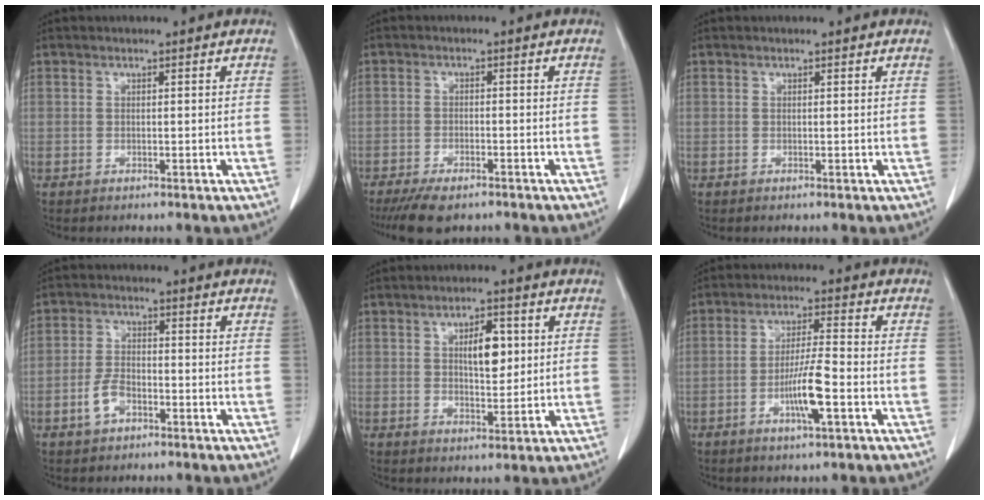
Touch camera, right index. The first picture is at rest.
{"total": 6.6, "force": [-5.1, 2.1, 3.6], "torque": [-0.055, -0.010, -0.080]}
{"total": 0.0}
{"total": 4.3, "force": [-2.2, 2.3, 2.9], "torque": [-0.062, 0.005, -0.040]}
{"total": 5.7, "force": [1.4, 2.2, 5.0], "torque": [-0.080, 0.002, 0.025]}
{"total": 7.0, "force": [-2.5, 0.3, 6.5], "torque": [-0.124, -0.003, -0.045]}